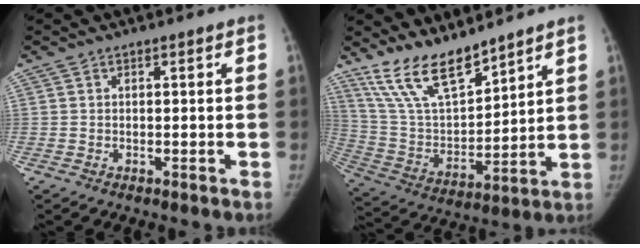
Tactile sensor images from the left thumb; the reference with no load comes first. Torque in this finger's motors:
{"motor_torque": [0.50, -0.23, 1.36, -1.41, 0.10]}